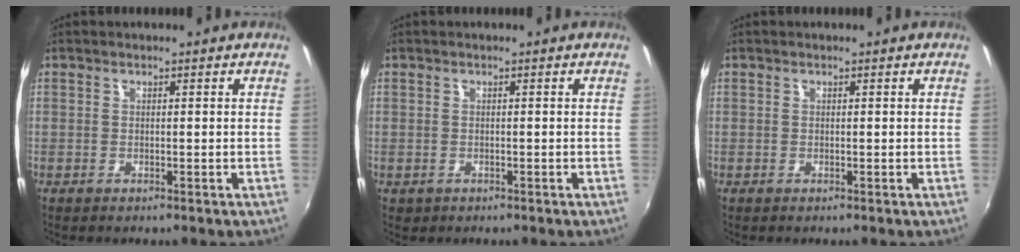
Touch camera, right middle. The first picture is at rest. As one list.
[{"total": 0.9, "force": [-0.3, 0.8, 0.2], "torque": [-0.006, -0.002, -0.003]}, {"total": 0.0}]